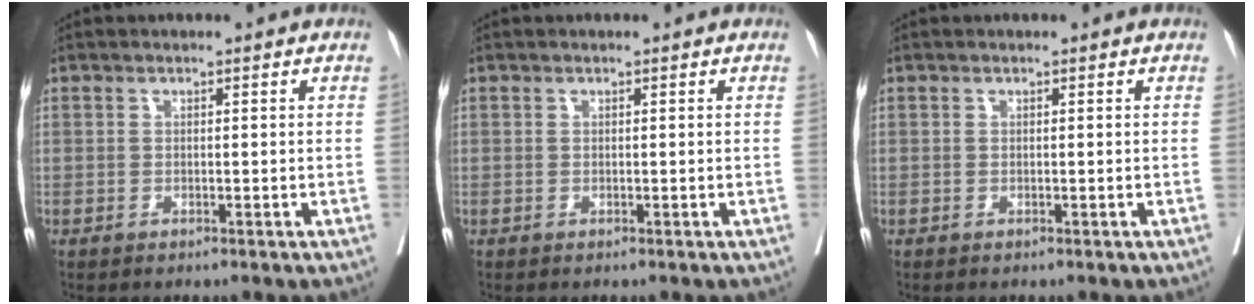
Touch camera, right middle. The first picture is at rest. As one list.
[{"total": 0.0}, {"total": 0.0}]